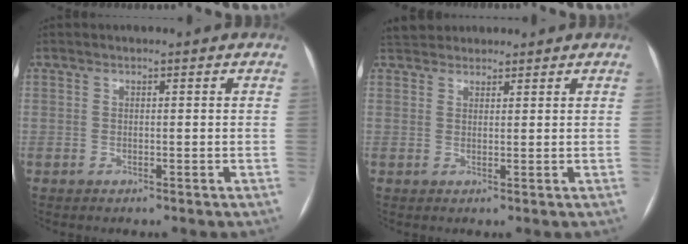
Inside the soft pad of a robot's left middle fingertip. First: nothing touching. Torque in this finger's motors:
{"motor_torque": [0.26, -0.34, 0.00, 0.00]}